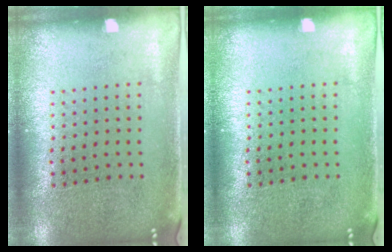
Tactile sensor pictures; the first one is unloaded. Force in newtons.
{"total": 0.0}